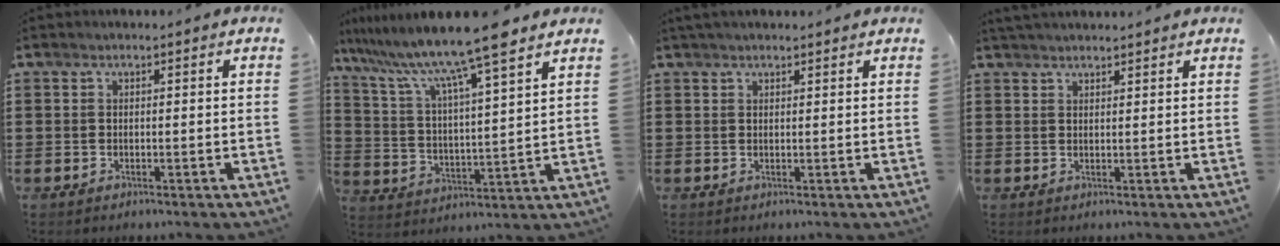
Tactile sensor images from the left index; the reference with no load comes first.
{"total": 10.7, "force": [9.1, -0.4, 5.7], "torque": [-0.146, -0.054, 0.146]}
{"total": 1.4, "force": [1.3, 0.3, 0.4], "torque": [-0.010, 0.002, 0.025]}
{"total": 2.0, "force": [1.9, 0.2, 0.2], "torque": [-0.009, 0.001, 0.038]}